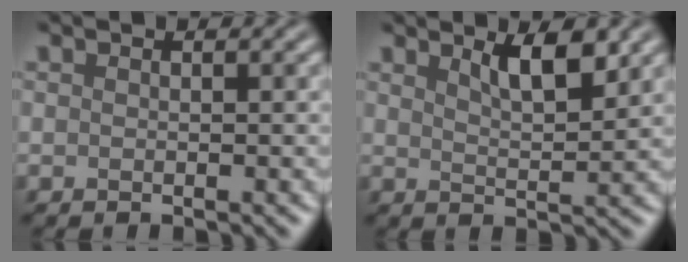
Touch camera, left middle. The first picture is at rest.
{"total": 3.4, "force": [2.1, 0.9, 2.5], "torque": [-0.038, -0.002, 0.036]}